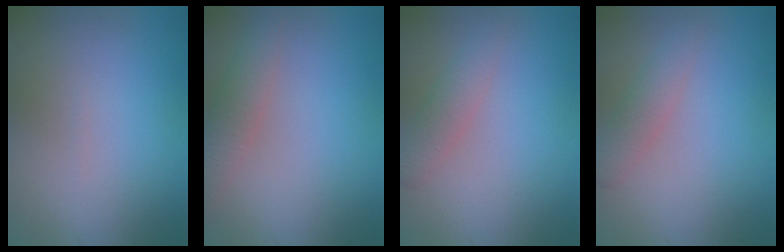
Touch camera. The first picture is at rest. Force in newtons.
{"total": 2.3, "press": 2.3, "slide": 0.1}
{"total": 1.9, "press": 1.9, "slide": 0.0}
{"total": 1.9, "press": 1.9, "slide": 0.0}